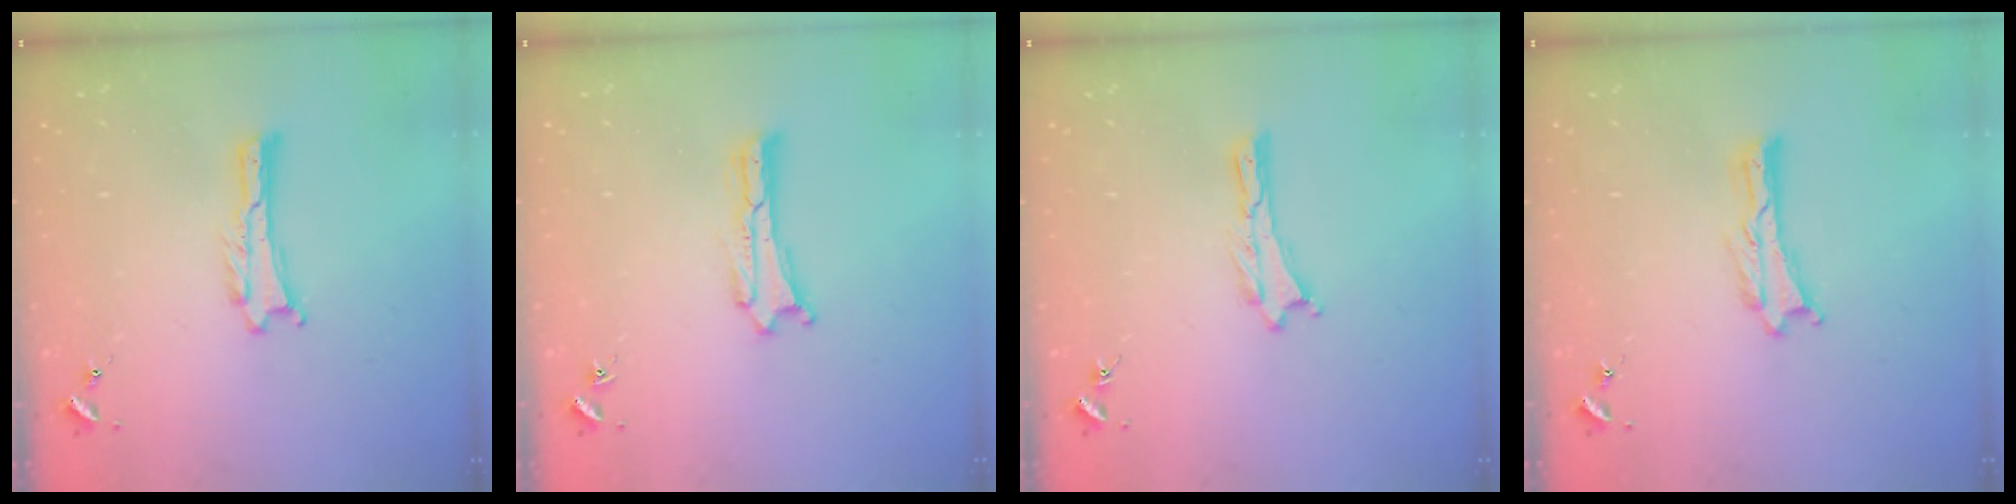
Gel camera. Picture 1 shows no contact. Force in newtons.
{"total": 0.0}
{"total": 0.0}
{"total": 0.0}